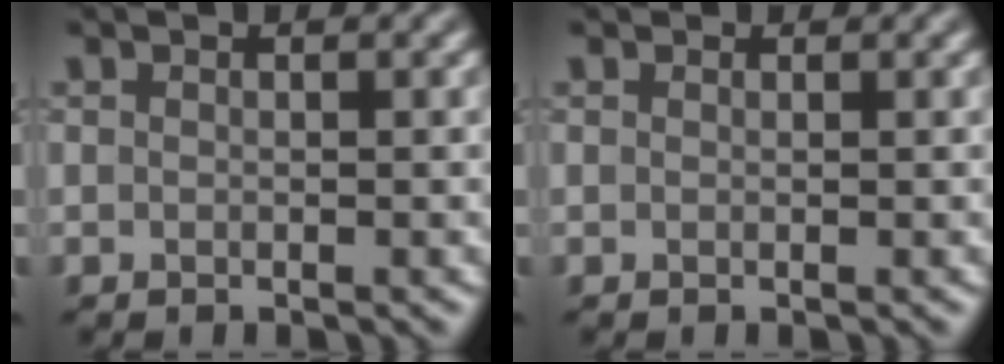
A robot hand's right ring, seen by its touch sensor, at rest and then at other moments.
{"total": 0.0}